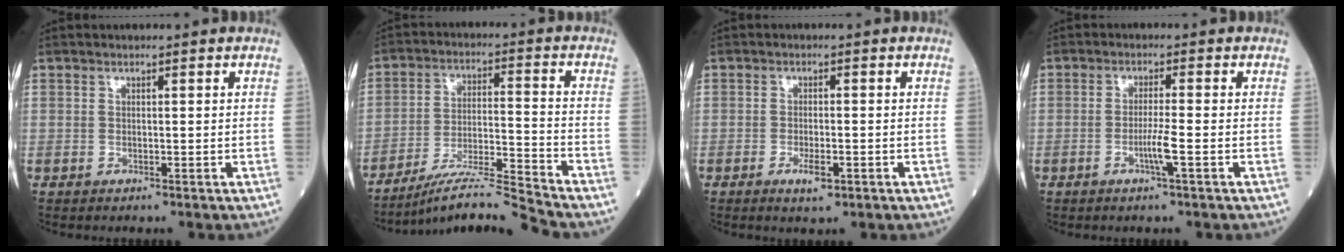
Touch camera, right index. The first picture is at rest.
{"total": 9.9, "force": [-9.3, -2.2, 2.7], "torque": [-0.044, 0.009, -0.164]}
{"total": 2.9, "force": [-1.4, 0.7, 2.4], "torque": [-0.041, -0.002, -0.021]}
{"total": 3.2, "force": [-1.2, -0.6, 2.8], "torque": [-0.057, -0.005, -0.025]}